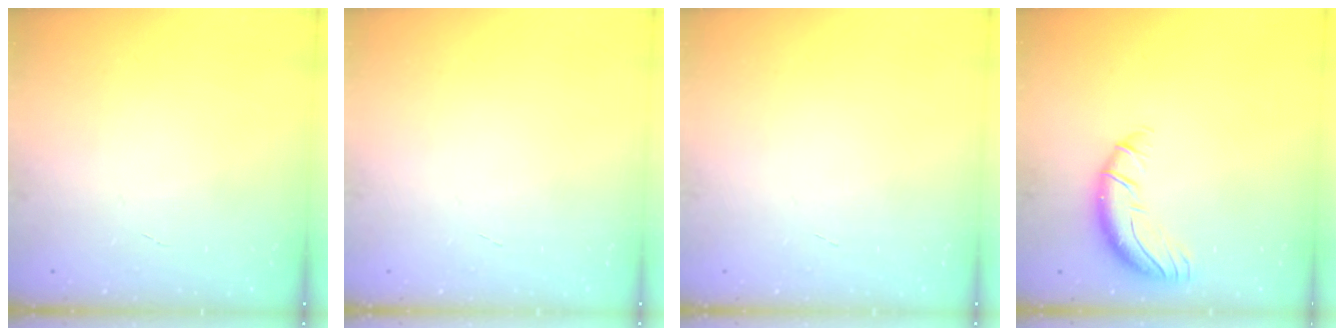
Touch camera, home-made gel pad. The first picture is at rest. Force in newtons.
{"total": 0.0}
{"total": 0.0}
{"total": 10.2, "press": 10.1, "slide": 1.7}